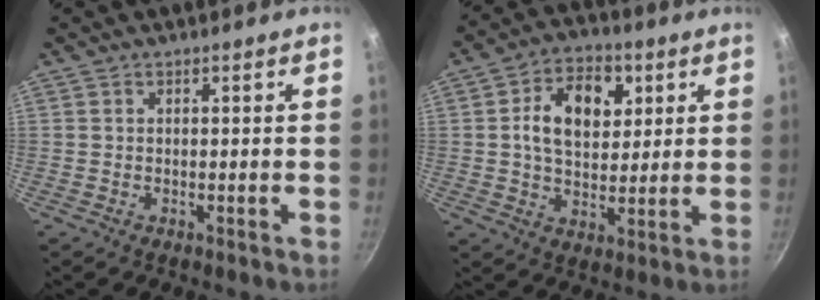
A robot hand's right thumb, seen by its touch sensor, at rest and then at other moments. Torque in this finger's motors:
{"motor_torque": [-0.26, 0.41, 0.72, -0.22, 0.14]}